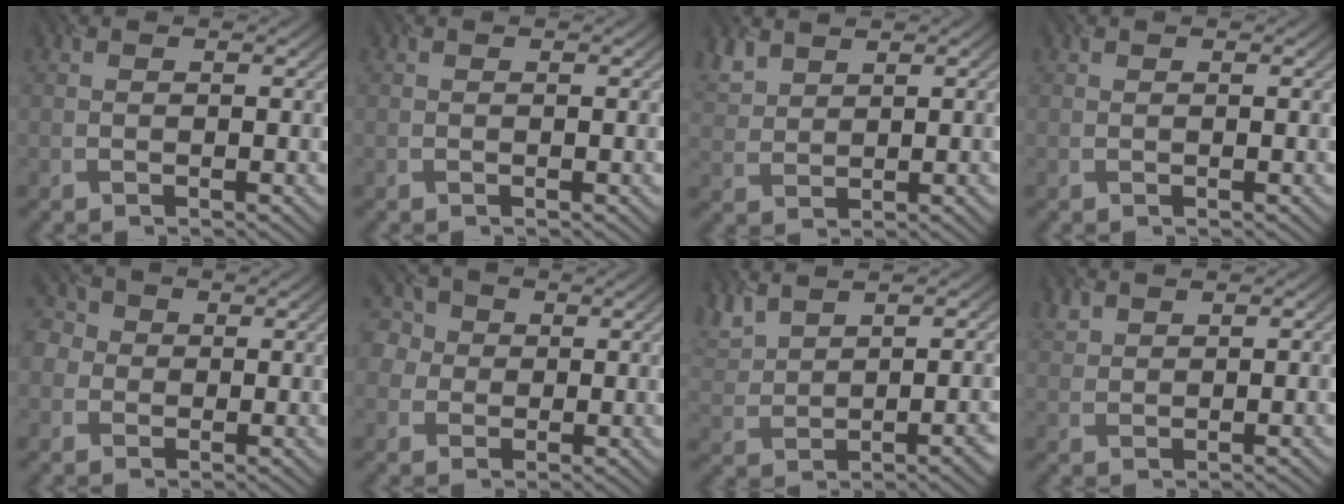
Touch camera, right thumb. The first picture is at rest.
{"total": 0.0}
{"total": 3.4, "force": [2.8, 1.5, 1.0], "torque": [-0.038, 0.008, 0.068]}
{"total": 0.0}
{"total": 3.4, "force": [-0.2, 3.4, -0.1], "torque": [-0.007, 0.007, -0.023]}
{"total": 5.4, "force": [1.3, 5.1, 1.2], "torque": [-0.051, 0.021, -0.008]}
{"total": 7.4, "force": [3.9, 3.2, 5.3], "torque": [-0.111, 0.018, 0.079]}
{"total": 1.9, "force": [1.6, 0.7, 0.6], "torque": [-0.026, 0.012, 0.039]}